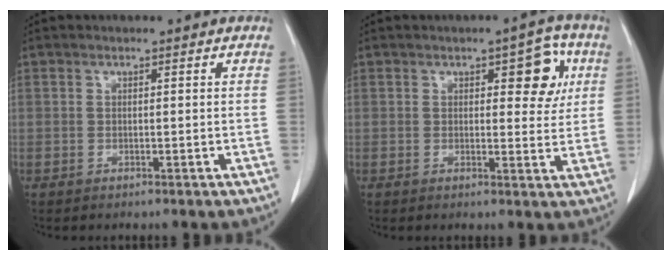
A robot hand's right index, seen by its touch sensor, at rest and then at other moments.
{"total": 6.4, "force": [2.2, 2.6, 5.3], "torque": [-0.056, 0.009, 0.025]}